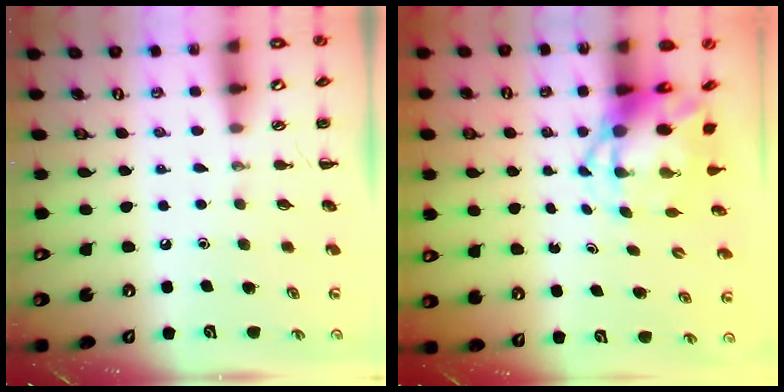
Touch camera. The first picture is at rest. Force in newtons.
{"total": 4.7, "press": 4.5, "slide": 1.4}